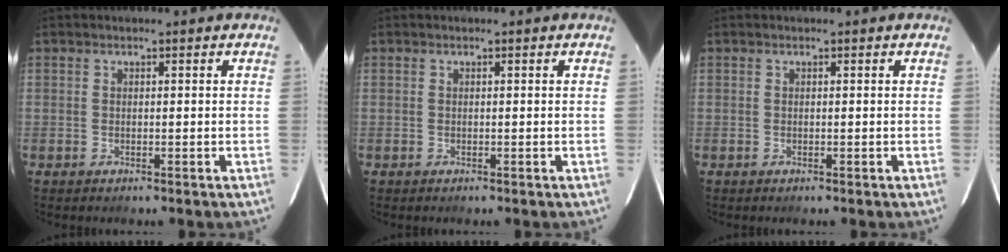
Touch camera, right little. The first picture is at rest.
{"total": 0.0}
{"total": 0.0}